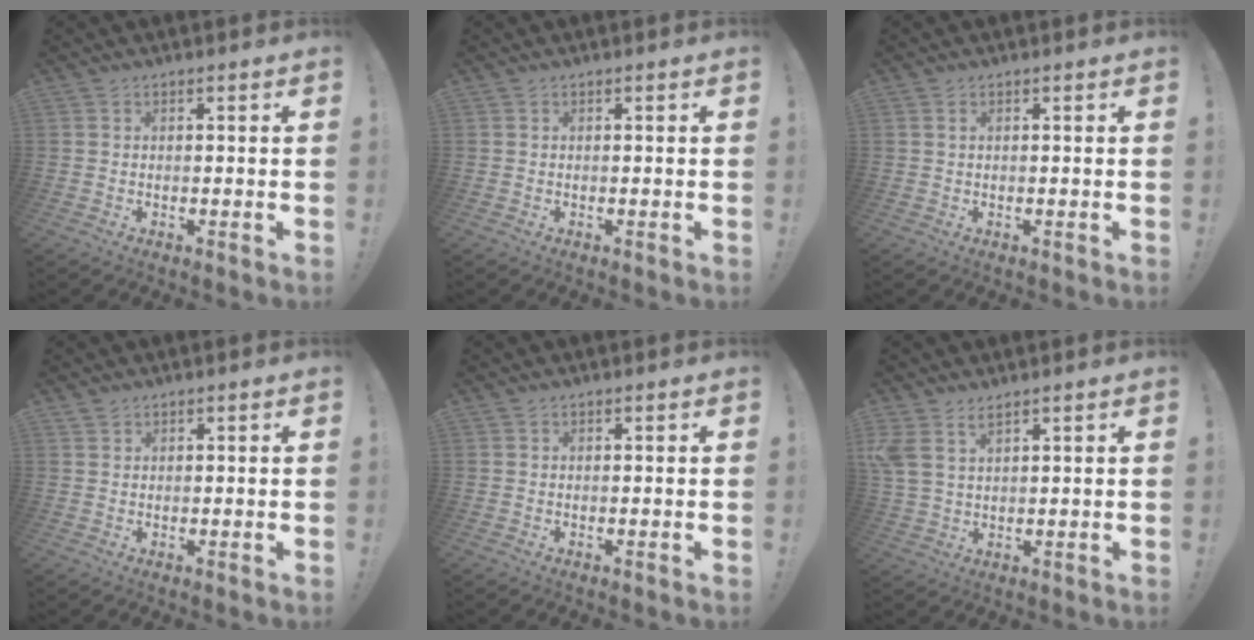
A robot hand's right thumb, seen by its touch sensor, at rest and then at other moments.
{"total": 0.0}
{"total": 0.9, "force": [0.5, 0.3, 0.8], "torque": [-0.021, 0.004, 0.009]}
{"total": 1.2, "force": [1.1, 0.6, 0.0], "torque": [0.004, -0.004, 0.020]}
{"total": 0.0}
{"total": 5.7, "force": [3.7, 2.7, 3.4], "torque": [-0.070, -0.010, 0.076]}